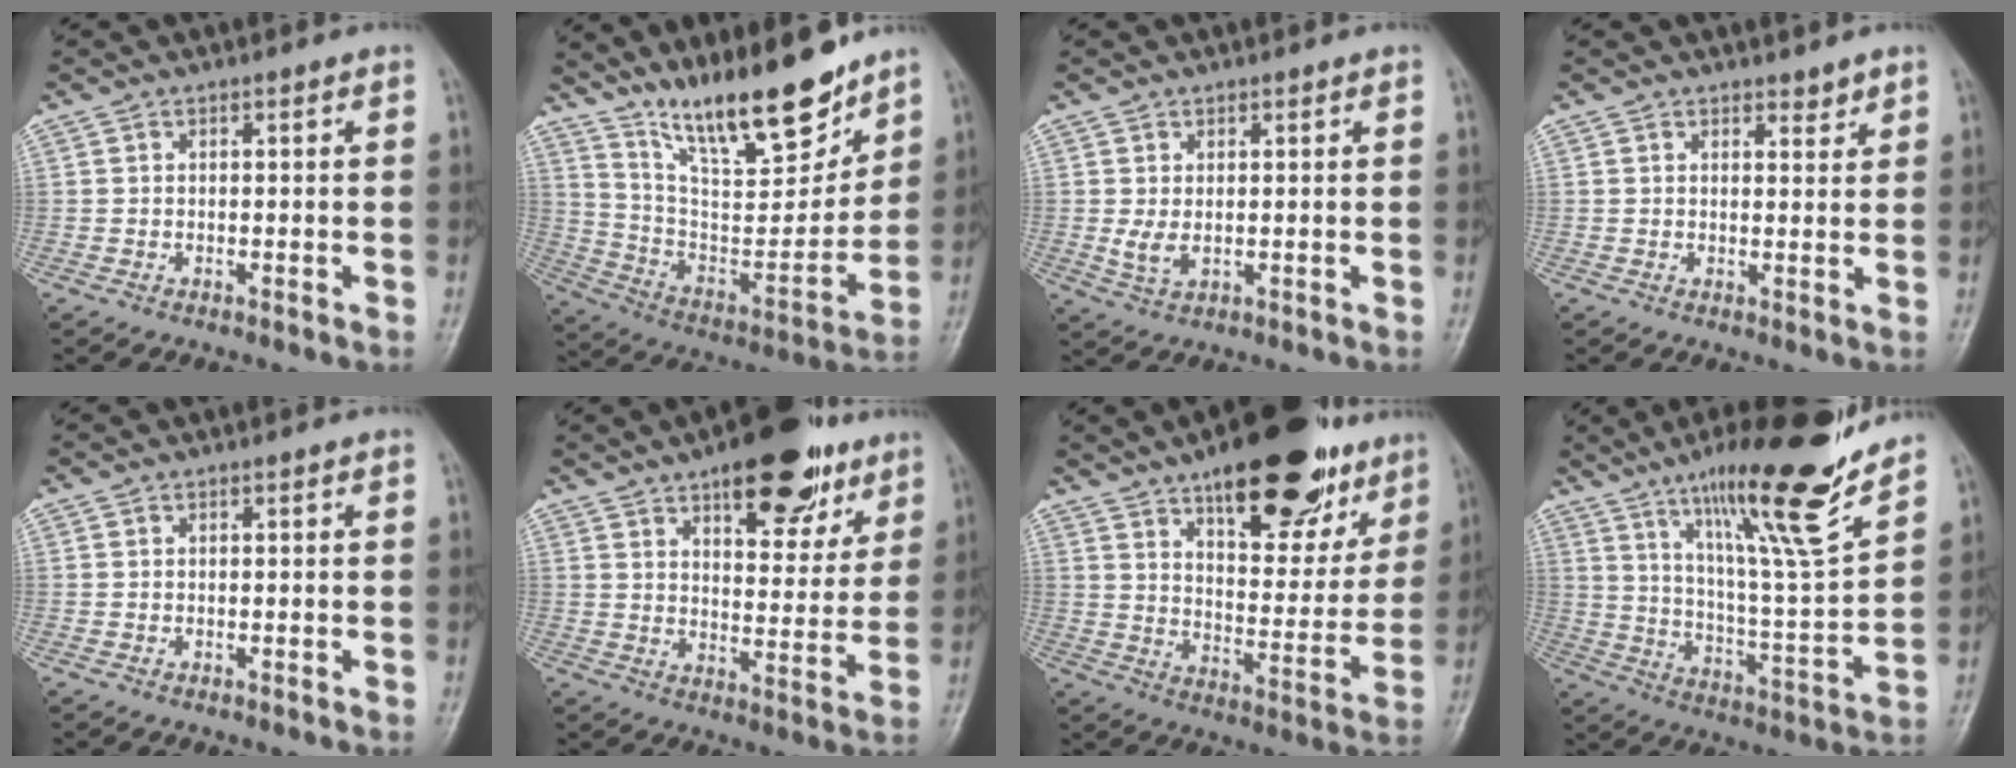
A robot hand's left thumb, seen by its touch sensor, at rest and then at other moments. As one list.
[{"total": 20.3, "force": [15.6, 5.1, 12.0], "torque": [-0.153, -0.095, 0.277]}, {"total": 3.4, "force": [0.7, 2.0, 2.6], "torque": [-0.048, -0.013, 0.018]}, {"total": 2.3, "force": [1.9, 1.0, 0.8], "torque": [0.004, -0.013, 0.025]}, {"total": 0.0}, {"total": 17.5, "force": [10.6, 7.7, 11.5], "torque": [-0.105, -0.045, 0.152]}, {"total": 24.2, "force": [15.1, 10.1, 16.0], "torque": [-0.180, -0.052, 0.225]}, {"total": 21.8, "force": [15.4, 2.3, 15.2], "torque": [-0.212, -0.084, 0.255]}]